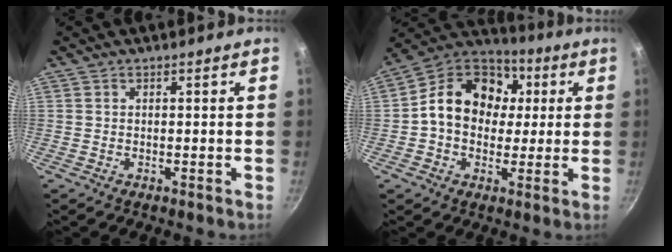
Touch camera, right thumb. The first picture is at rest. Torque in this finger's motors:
{"motor_torque": [1.60, 2.19, 1.37, -0.26, 0.09]}